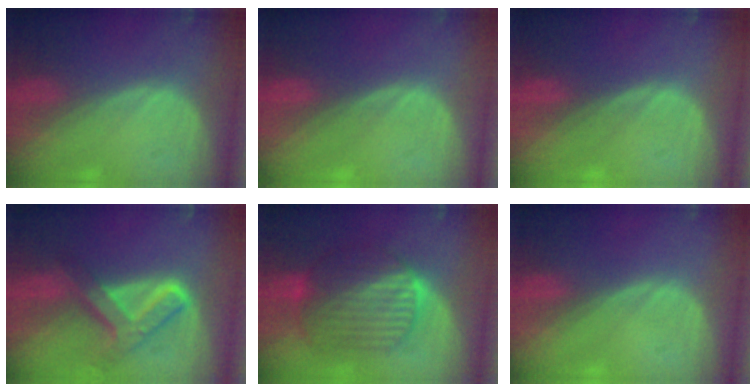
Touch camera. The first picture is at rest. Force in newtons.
{"total": 0.0}
{"total": 0.0}
{"total": 7.9, "press": 6.7, "slide": 4.1}
{"total": 10.2, "press": 10.1, "slide": 0.7}
{"total": 0.0}